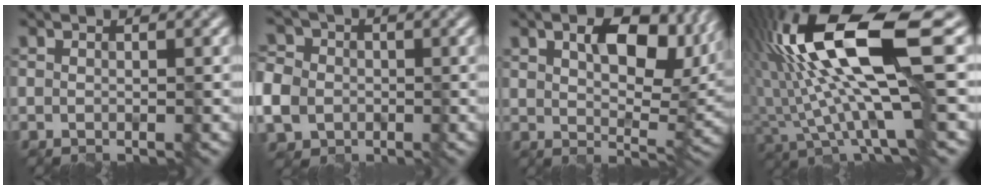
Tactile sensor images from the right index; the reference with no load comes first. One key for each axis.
{"total": 6.7, "fx": -1.7, "fy": 5.9, "fz": 2.5, "tx": -0.063, "ty": -0.006, "tz": -0.057}
{"total": 9.5, "fx": 4.1, "fy": 4.9, "fz": 7.1, "tx": -0.117, "ty": 0.001, "tz": 0.072}
{"total": 11.9, "fx": 2.4, "fy": 3.0, "fz": 11.3, "tx": -0.212, "ty": 0.005, "tz": 0.050}